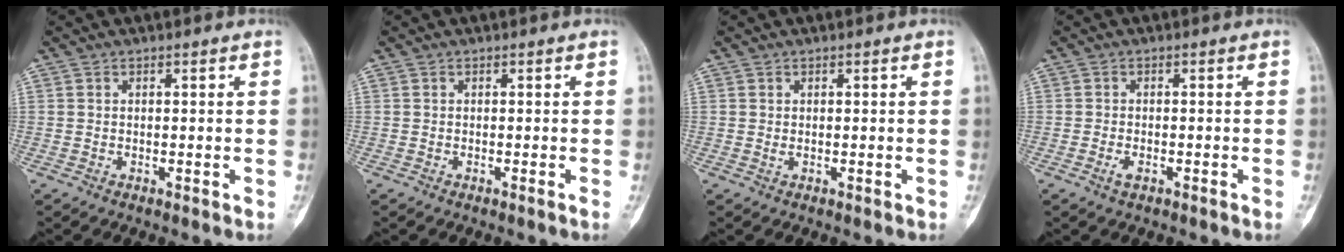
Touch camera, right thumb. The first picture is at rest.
{"total": 0.0}
{"total": 0.0}
{"total": 1.6, "force": [-0.8, 0.7, 1.2], "torque": [-0.028, 0.002, -0.016]}